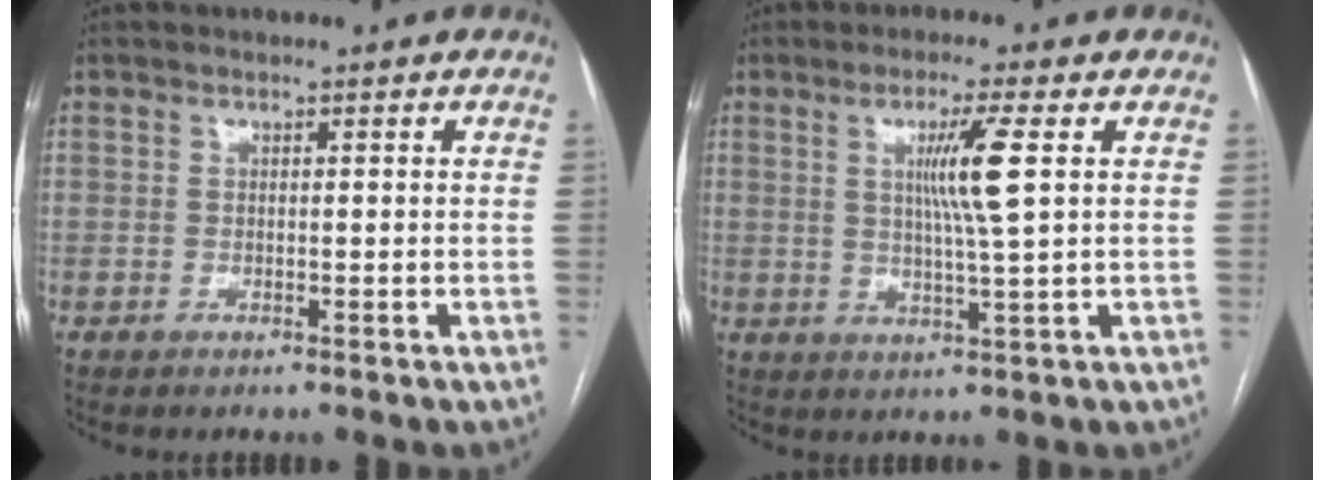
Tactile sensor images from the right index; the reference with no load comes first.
{"total": 6.8, "force": [1.7, -0.9, 6.5], "torque": [-0.120, -0.005, 0.033]}